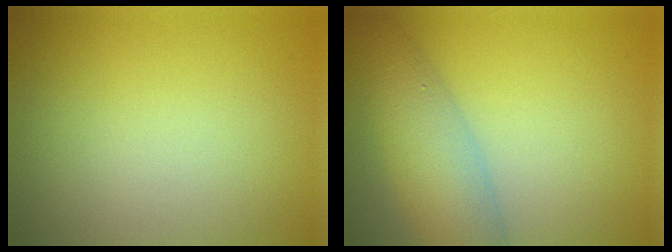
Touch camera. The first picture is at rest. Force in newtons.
{"total": 5.5, "press": 5.5, "slide": 0.3}